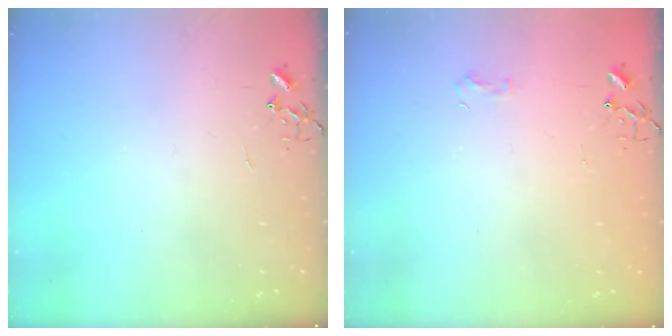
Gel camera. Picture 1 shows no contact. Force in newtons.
{"total": 4.8, "press": 4.7, "slide": 0.8}